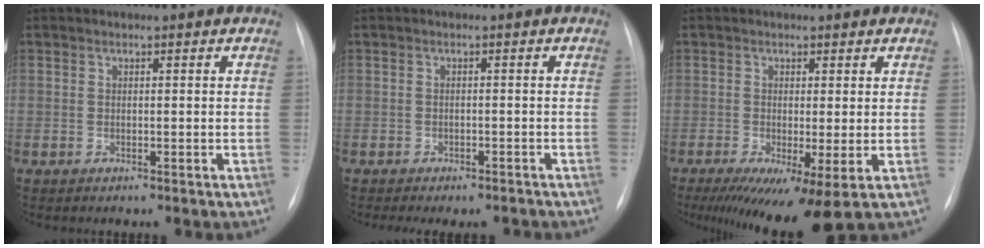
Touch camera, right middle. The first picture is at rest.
{"total": 6.2, "force": [-5.3, 2.4, 2.3], "torque": [-0.021, 0.005, -0.062]}
{"total": 9.4, "force": [-4.2, 1.6, 8.3], "torque": [-0.124, -0.023, -0.063]}